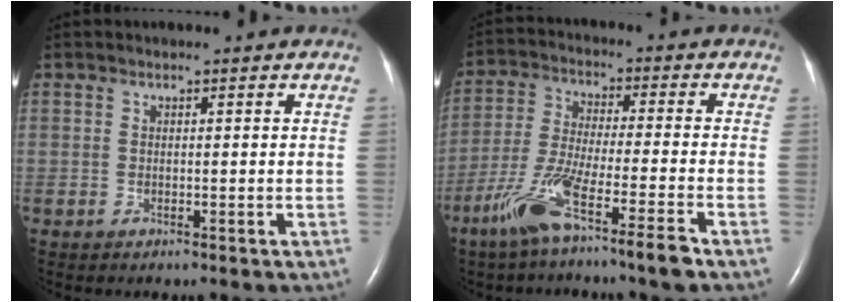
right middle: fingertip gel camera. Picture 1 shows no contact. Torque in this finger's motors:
{"motor_torque": [1.16, -0.98, 0.27, 0.08]}